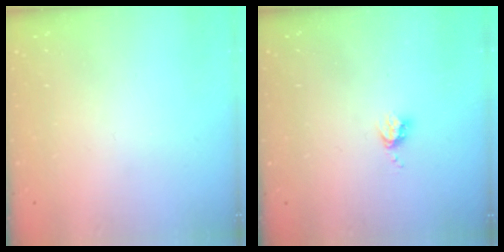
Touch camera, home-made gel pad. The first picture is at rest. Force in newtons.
{"total": 3.8, "press": 3.8, "slide": 0.4}